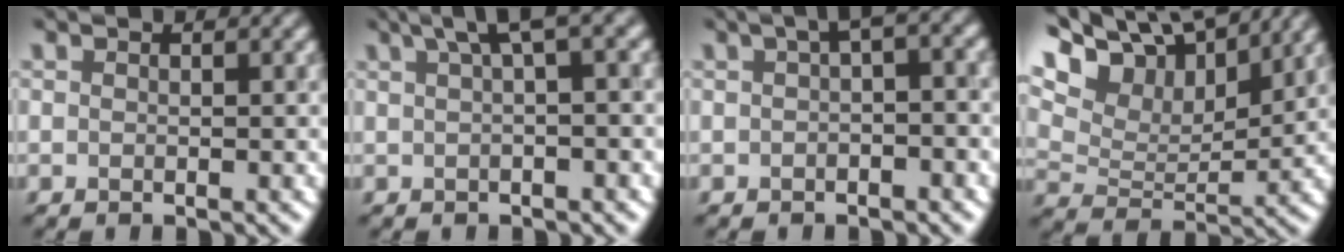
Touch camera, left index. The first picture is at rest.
{"total": 3.7, "force": [1.5, 0.5, 3.3], "torque": [-0.037, 0.017, 0.025]}
{"total": 2.6, "force": [0.1, 0.6, 2.5], "torque": [-0.034, 0.017, 0.001]}
{"total": 11.9, "force": [8.8, 5.1, 6.2], "torque": [-0.129, 0.035, 0.133]}